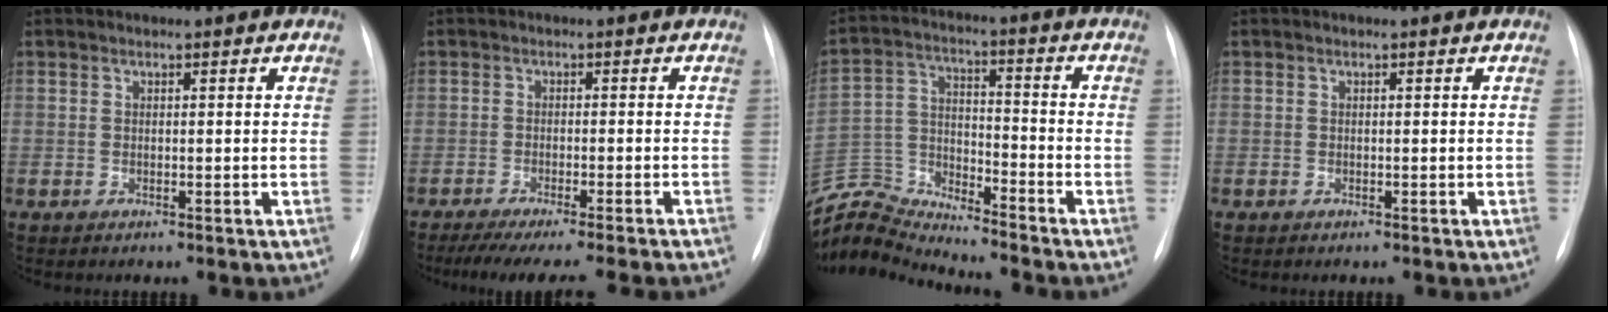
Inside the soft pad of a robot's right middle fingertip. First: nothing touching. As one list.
[{"total": 14.2, "force": [-12.5, -0.7, 6.5], "torque": [-0.087, -0.033, -0.170]}, {"total": 11.5, "force": [-11.4, -1.1, -0.8], "torque": [0.008, 0.044, -0.220]}, {"total": 0.0}]